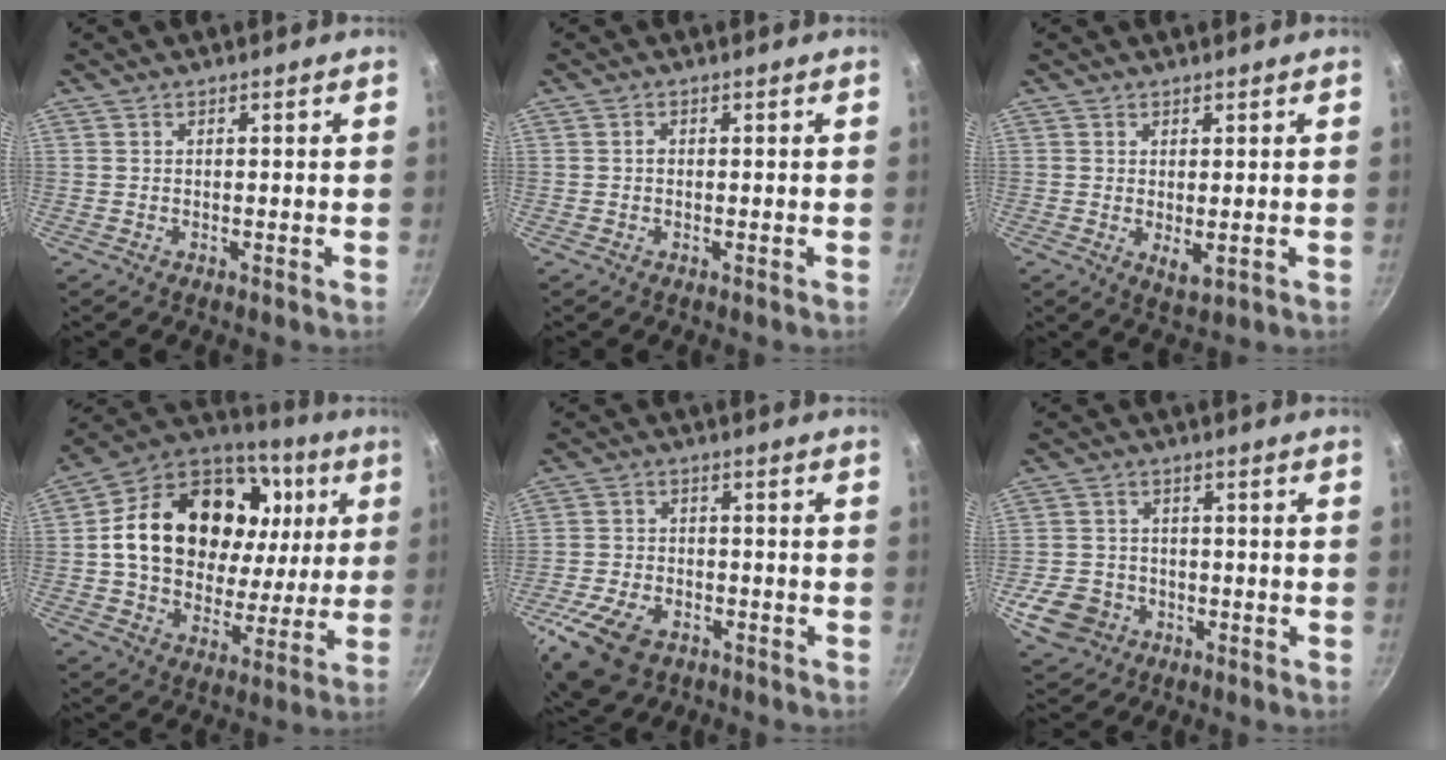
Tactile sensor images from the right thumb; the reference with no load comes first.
{"total": 0.7, "force": [-0.1, 0.6, 0.4], "torque": [-0.005, 0.004, -0.004]}
{"total": 2.9, "force": [0.3, 1.6, 2.4], "torque": [-0.039, -0.013, 0.007]}
{"total": 28.4, "force": [6.2, 20.3, 18.8], "torque": [-0.306, 0.019, 0.104]}
{"total": 12.8, "force": [-6.7, 7.8, 7.6], "torque": [-0.146, 0.023, -0.119]}
{"total": 8.7, "force": [-3.3, 7.2, 3.5], "torque": [-0.054, 0.022, -0.054]}